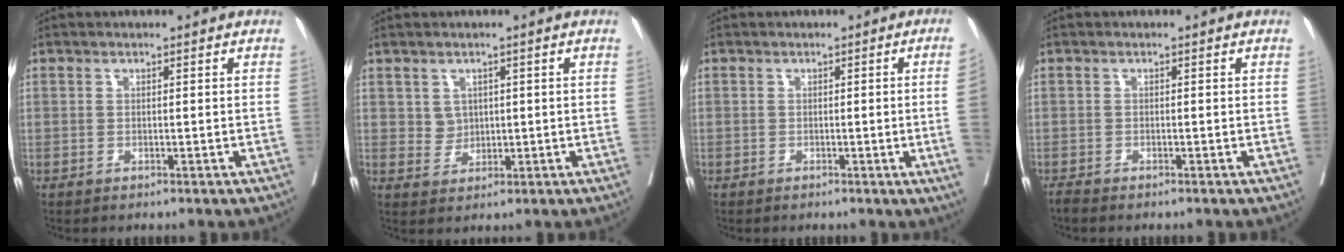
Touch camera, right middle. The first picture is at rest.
{"total": 2.5, "force": [0.7, 2.3, 0.8], "torque": [-0.013, 0.001, 0.017]}
{"total": 4.2, "force": [-0.5, -1.7, 3.8], "torque": [-0.044, -0.008, -0.005]}
{"total": 1.0, "force": [-1.0, 0.0, 0.2], "torque": [-0.010, -0.004, -0.020]}